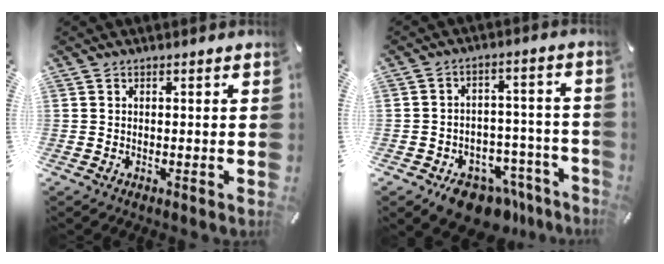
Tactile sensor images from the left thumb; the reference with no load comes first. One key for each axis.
{"total": 10.7, "fx": -7.7, "fy": 6.2, "fz": 4.1, "tx": -0.041, "ty": 0.062, "tz": -0.122}